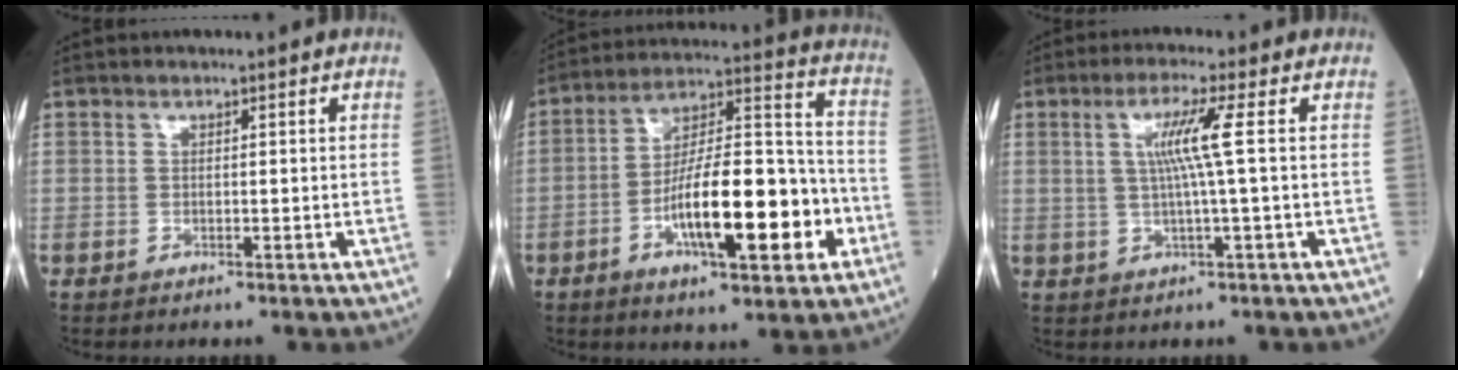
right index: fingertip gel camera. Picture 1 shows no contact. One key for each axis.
{"total": 19.2, "fx": -6.0, "fy": 5.1, "fz": 17.5, "tx": -0.304, "ty": 0.015, "tz": -0.090}
{"total": 6.1, "fx": 0.9, "fy": -0.8, "fz": 5.9, "tx": -0.118, "ty": 0.002, "tz": 0.023}